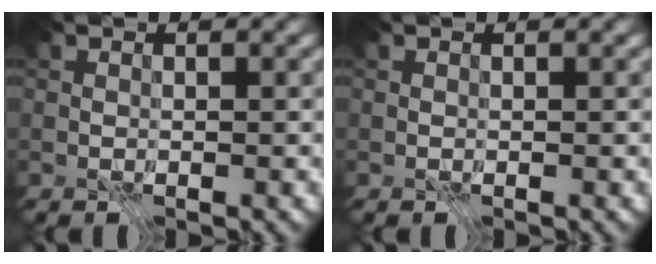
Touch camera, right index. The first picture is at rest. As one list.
[{"total": 0.0}]